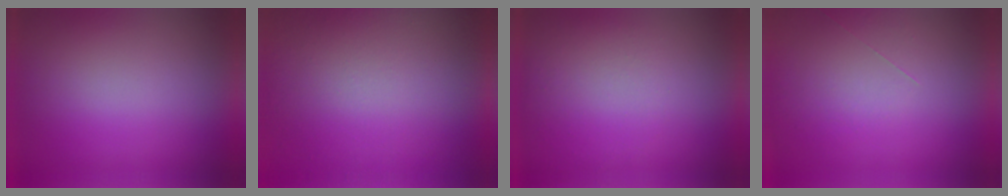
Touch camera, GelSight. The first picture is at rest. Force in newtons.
{"total": 8.4}
{"total": 1.0}
{"total": 1.2}